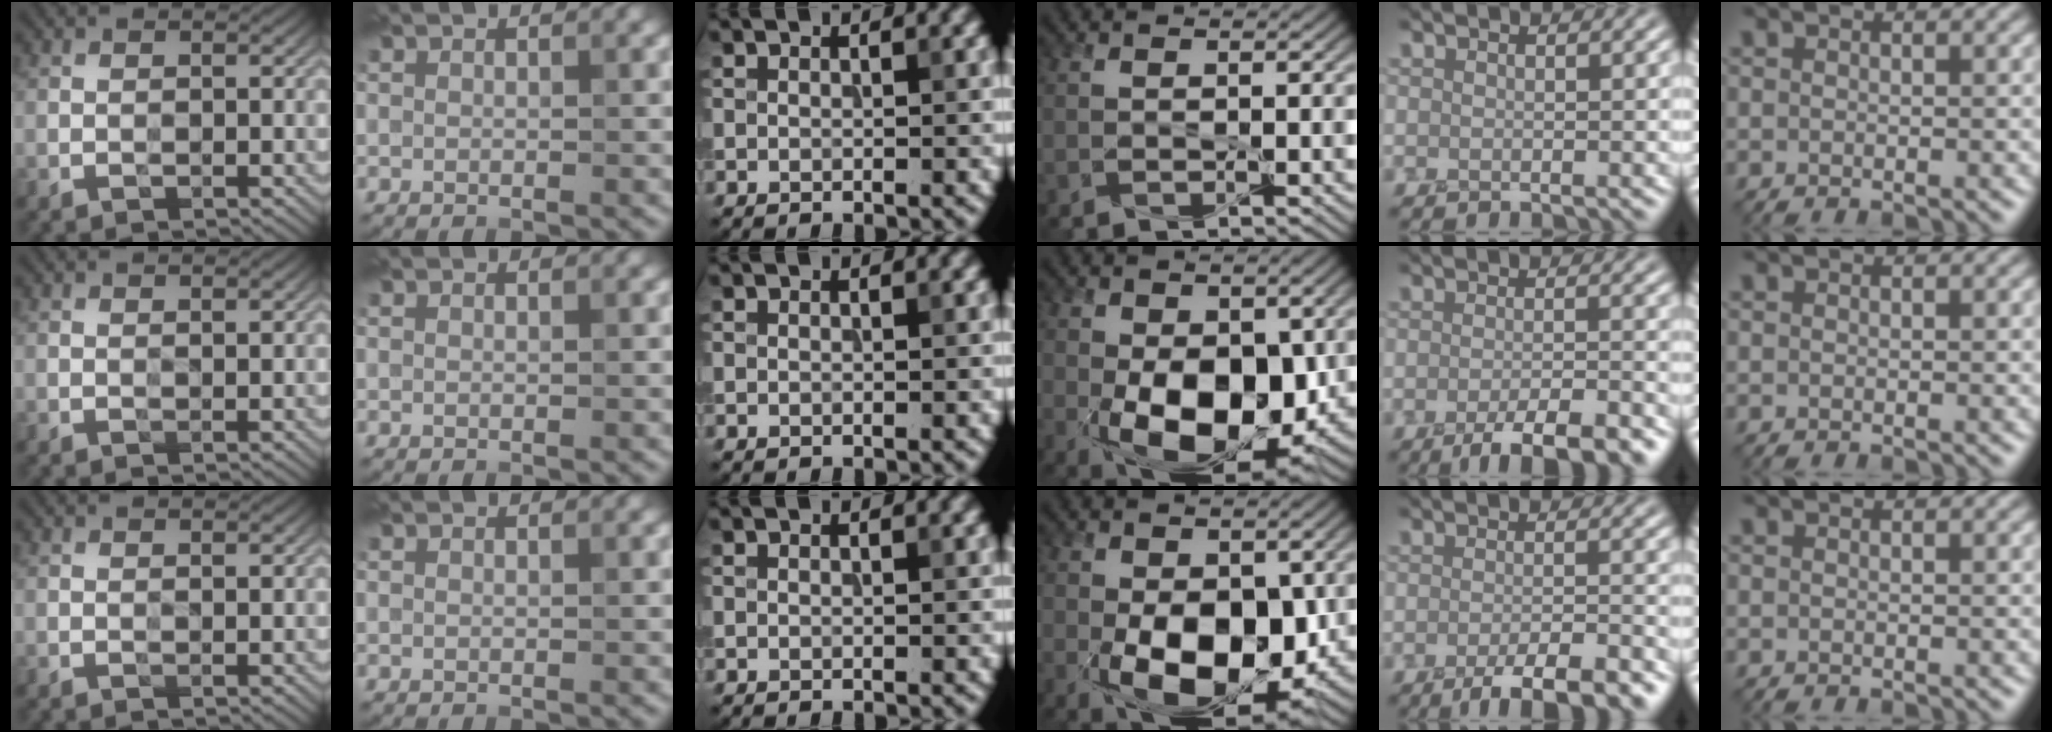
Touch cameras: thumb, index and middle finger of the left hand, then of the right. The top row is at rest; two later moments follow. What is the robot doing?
{"motion": "peel", "object": "velcro strap"}